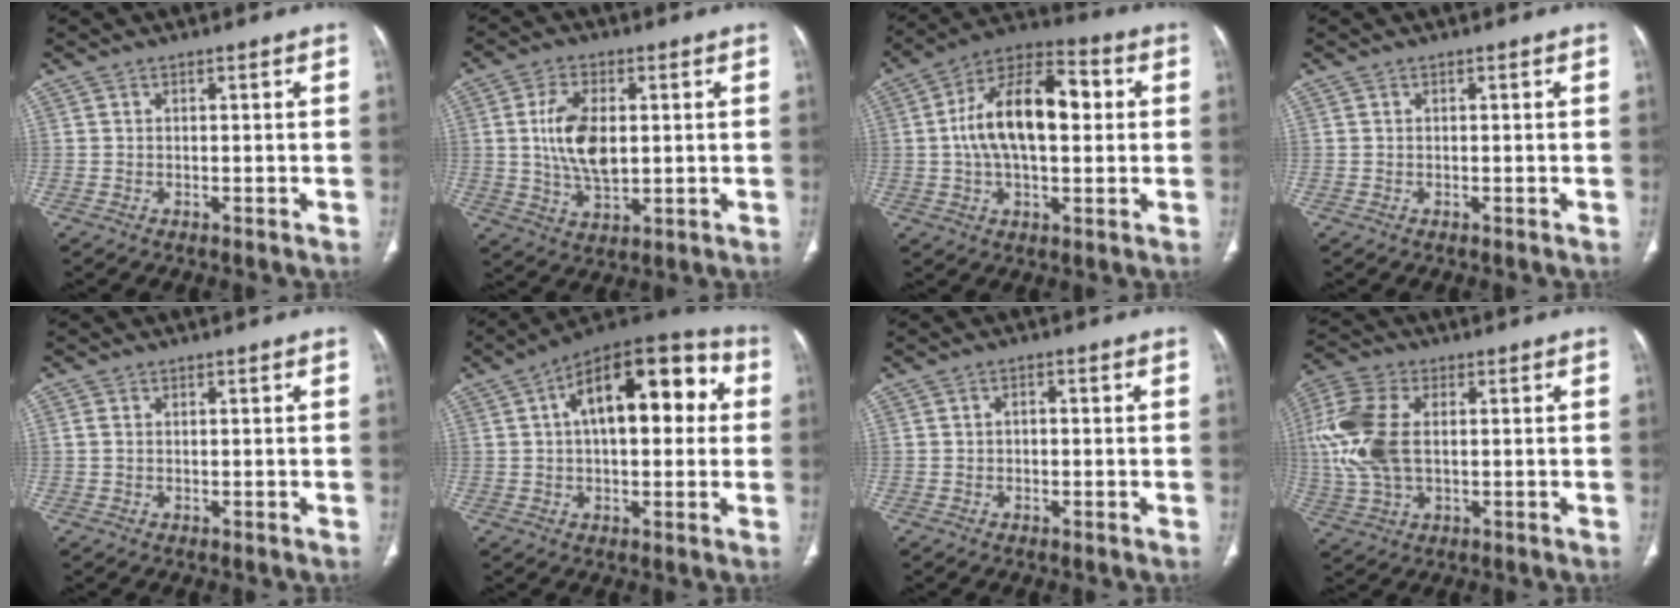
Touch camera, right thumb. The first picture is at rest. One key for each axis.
{"total": 10.7, "fx": 1.1, "fy": 5.8, "fz": 8.9, "tx": -0.168, "ty": -0.006, "tz": 0.028}
{"total": 18.0, "fx": 2.0, "fy": 9.4, "fz": 15.2, "tx": -0.252, "ty": 0.031, "tz": 0.026}
{"total": 0.0}
{"total": 1.0, "fx": 0.2, "fy": 0.7, "fz": 0.7, "tx": -0.020, "ty": 0.004, "tz": 0.006}
{"total": 19.7, "fx": 4.3, "fy": 9.8, "fz": 16.6, "tx": -0.212, "ty": 0.037, "tz": 0.053}
{"total": 1.3, "fx": -0.1, "fy": 1.0, "fz": 0.9, "tx": -0.011, "ty": 0.008, "tz": -0.002}
{"total": 14.3, "fx": 1.3, "fy": 8.4, "fz": 11.5, "tx": -0.279, "ty": 0.011, "tz": 0.027}